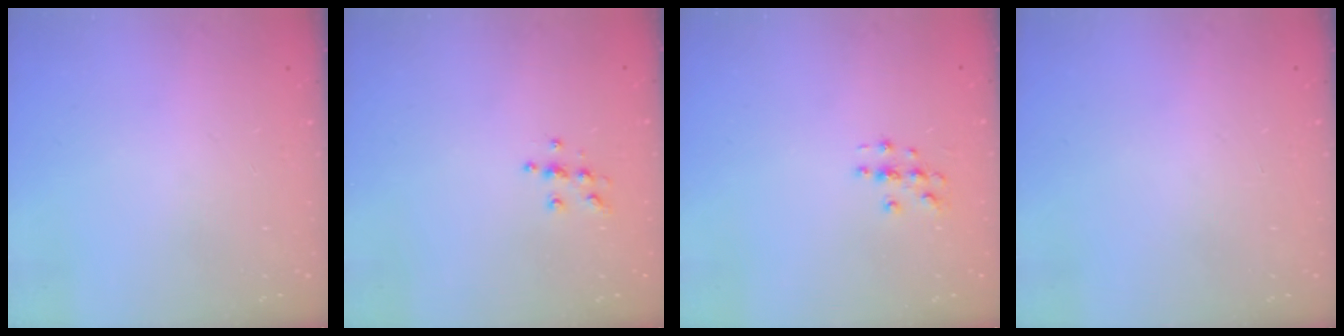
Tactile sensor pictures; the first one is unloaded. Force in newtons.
{"total": 6.2, "press": 6.1, "slide": 0.6}
{"total": 2.8, "press": 2.8, "slide": 0.3}
{"total": 0.0}